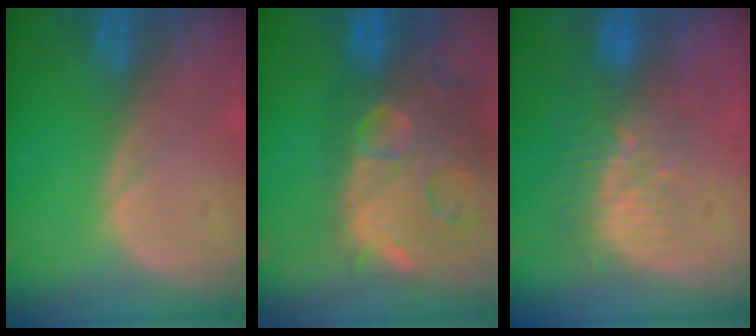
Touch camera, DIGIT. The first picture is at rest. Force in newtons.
{"total": 15.0, "press": 11.9, "slide": 9.0}
{"total": 8.2, "press": 7.1, "slide": 4.0}